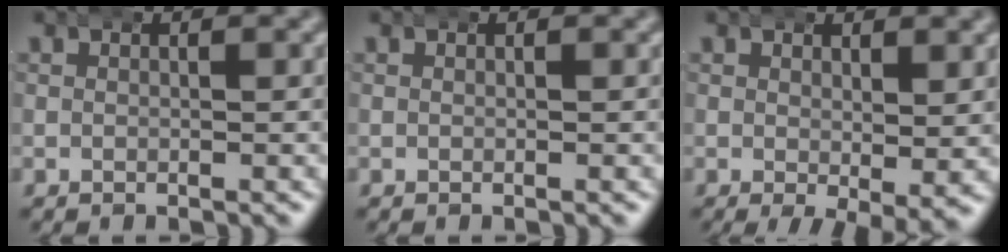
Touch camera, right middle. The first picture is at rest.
{"total": 0.0}
{"total": 2.5, "force": [0.0, 0.7, 2.4], "torque": [-0.022, -0.018, 0.005]}